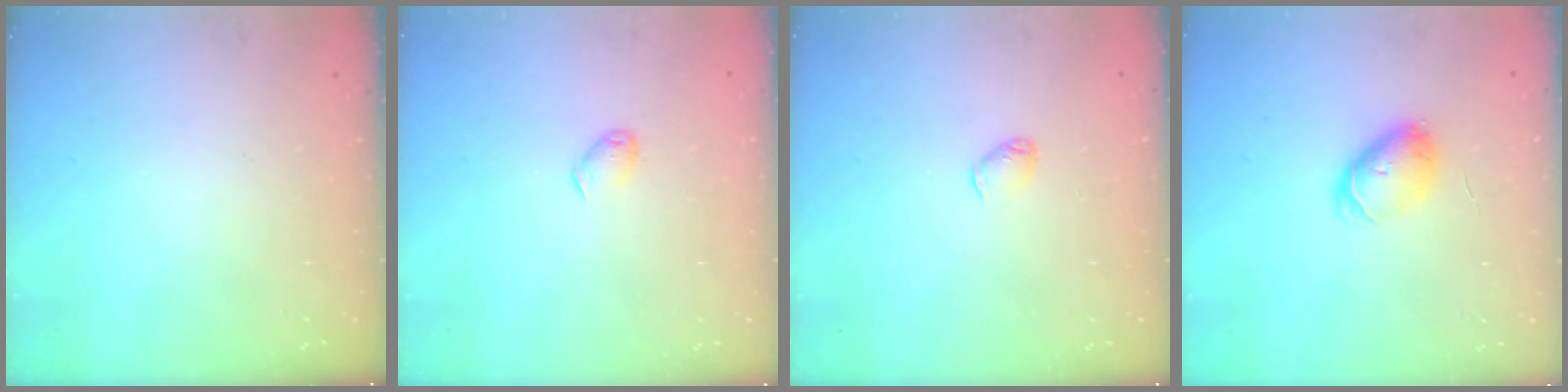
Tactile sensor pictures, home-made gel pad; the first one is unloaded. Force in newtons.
{"total": 5.4, "press": 5.4, "slide": 0.7}
{"total": 2.9, "press": 2.9, "slide": 0.5}
{"total": 6.9, "press": 6.9, "slide": 0.2}